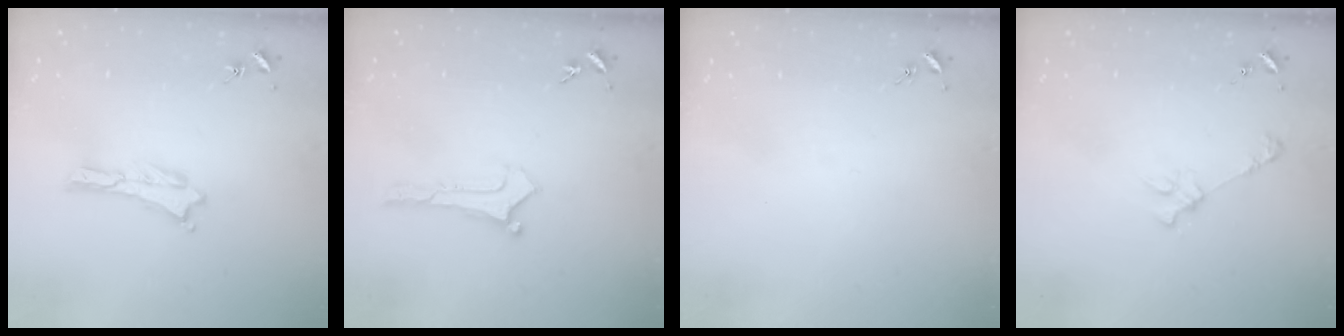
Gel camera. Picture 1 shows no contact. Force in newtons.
{"total": 0.0}
{"total": 0.0}
{"total": 2.4, "press": 2.4, "slide": 0.3}